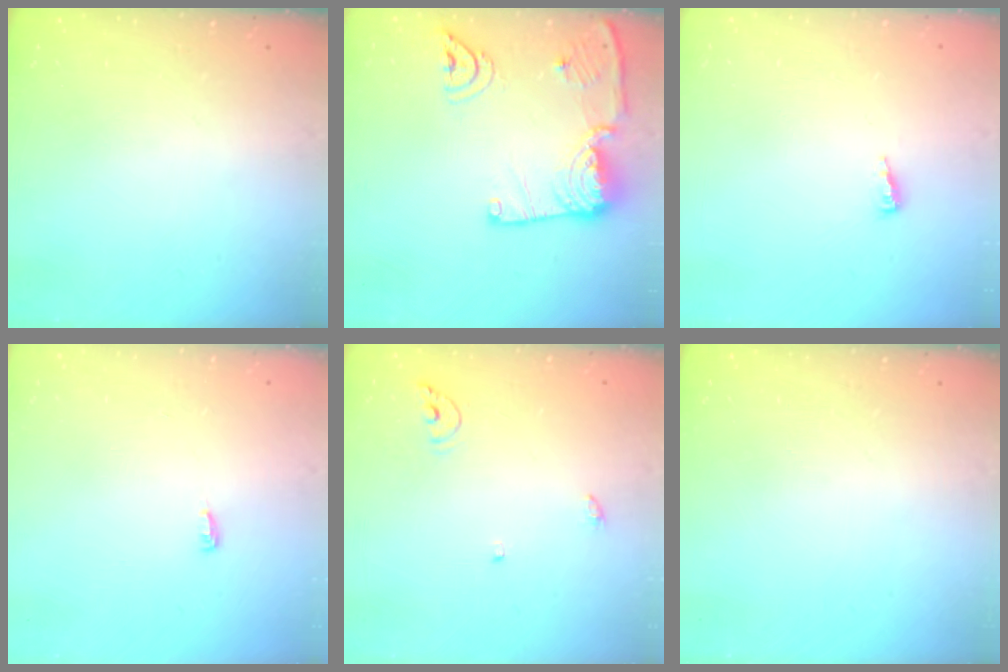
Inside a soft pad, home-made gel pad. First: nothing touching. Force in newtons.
{"total": 16.4, "press": 16.3, "slide": 2.0}
{"total": 2.5, "press": 2.5, "slide": 0.2}
{"total": 3.3, "press": 3.3, "slide": 0.8}
{"total": 6.1, "press": 6.1, "slide": 0.6}
{"total": 0.0}